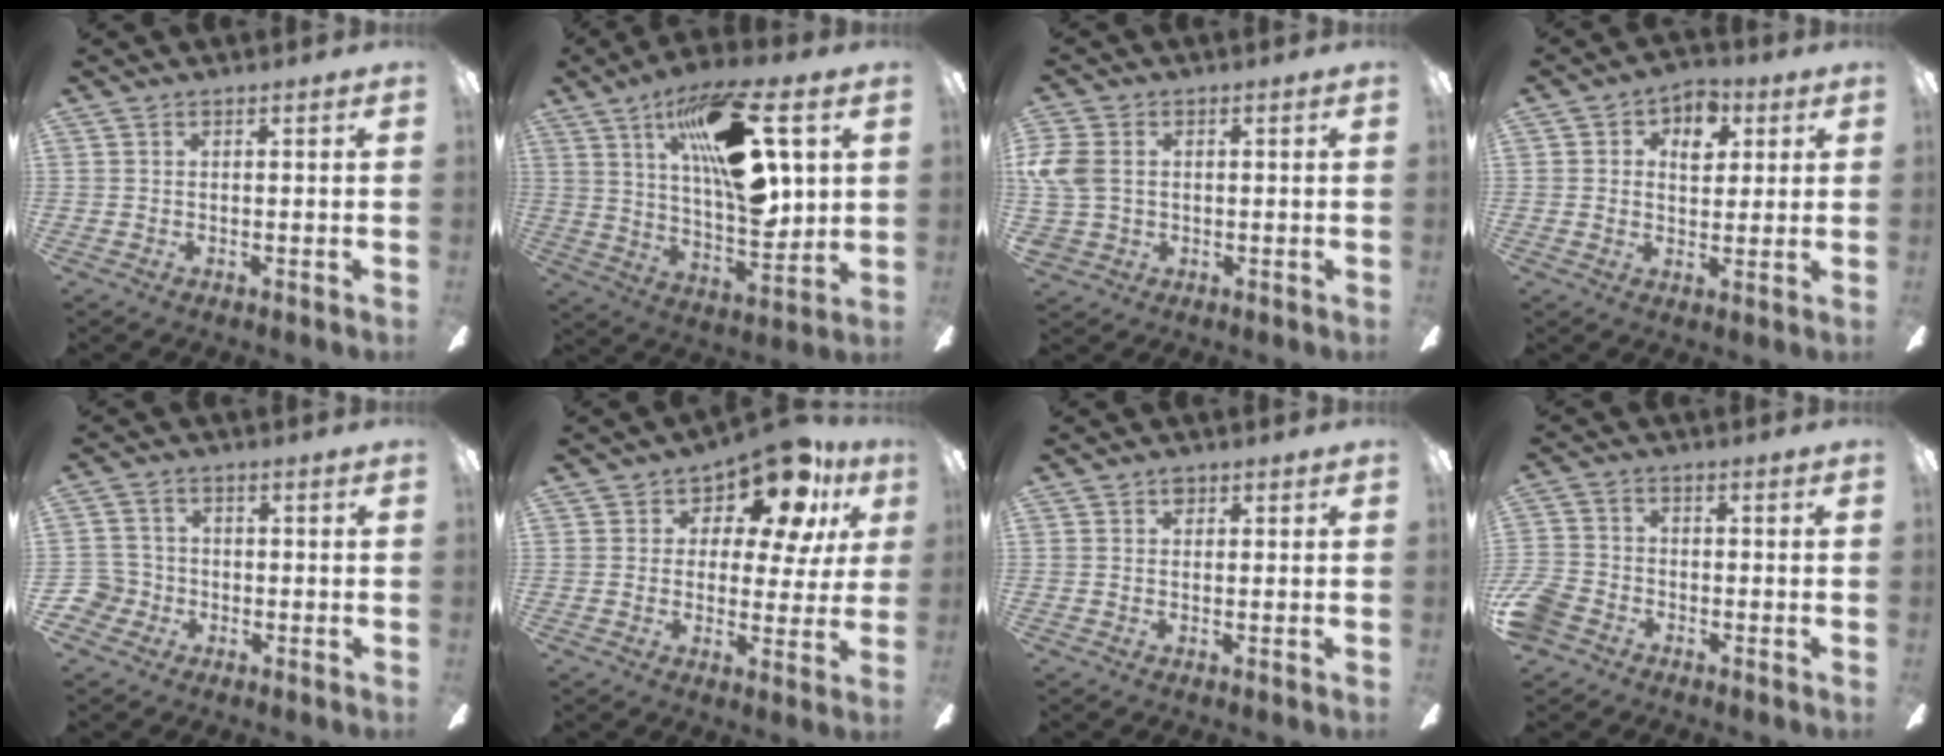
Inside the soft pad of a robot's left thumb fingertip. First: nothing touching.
{"total": 21.1, "force": [9.4, 7.4, 17.4], "torque": [-0.285, -0.045, 0.143]}
{"total": 8.5, "force": [0.9, 6.7, 5.1], "torque": [-0.129, 0.011, 0.021]}
{"total": 7.2, "force": [2.6, 5.1, 4.3], "torque": [-0.047, -0.001, 0.039]}
{"total": 4.9, "force": [-1.5, 4.6, 0.9], "torque": [-0.036, 0.018, -0.029]}
{"total": 12.9, "force": [8.6, 5.6, 7.8], "torque": [-0.128, -0.056, 0.149]}
{"total": 1.6, "force": [0.7, 1.2, 0.8], "torque": [-0.001, -0.003, 0.009]}
{"total": 6.7, "force": [-3.9, 4.6, 2.8], "torque": [-0.071, 0.021, -0.077]}